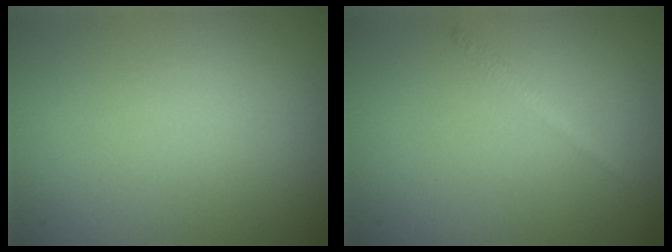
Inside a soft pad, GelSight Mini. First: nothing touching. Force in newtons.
{"total": 0.9, "press": 0.9, "slide": 0.1}